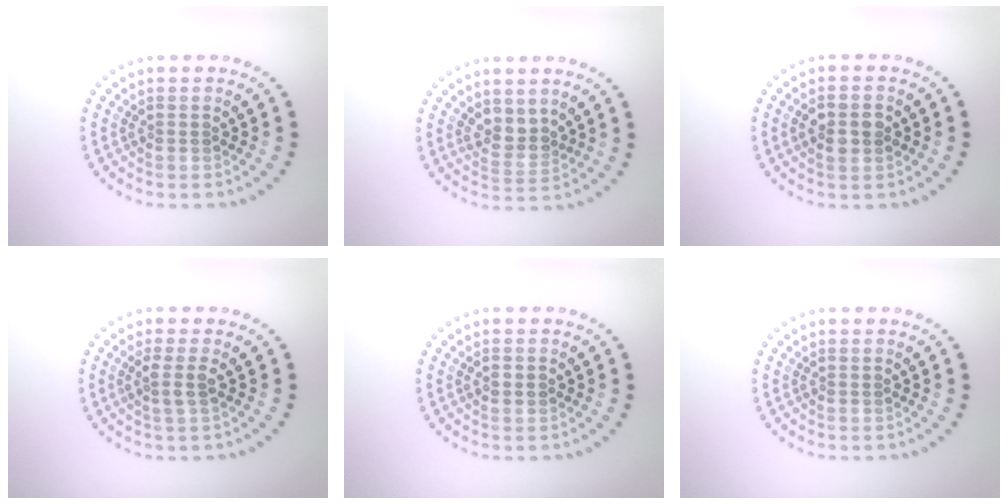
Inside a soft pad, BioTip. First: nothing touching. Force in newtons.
{"total": 2.3, "press": 2.0, "slide": 1.3}
{"total": 2.3, "press": 2.3, "slide": 0.1}
{"total": 1.6, "press": 1.2, "slide": 1.0}
{"total": 1.2, "press": 1.2, "slide": 0.0}
{"total": 0.0}